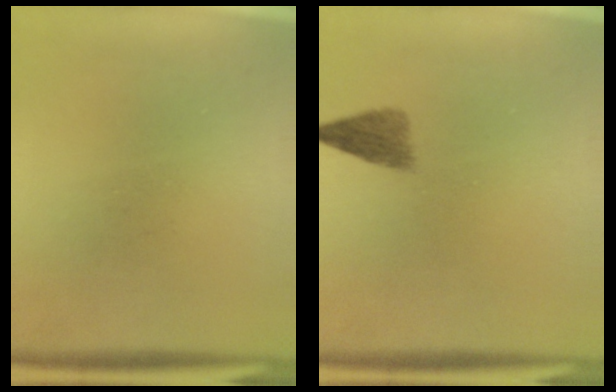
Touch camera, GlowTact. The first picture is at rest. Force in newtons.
{"total": 2.9}